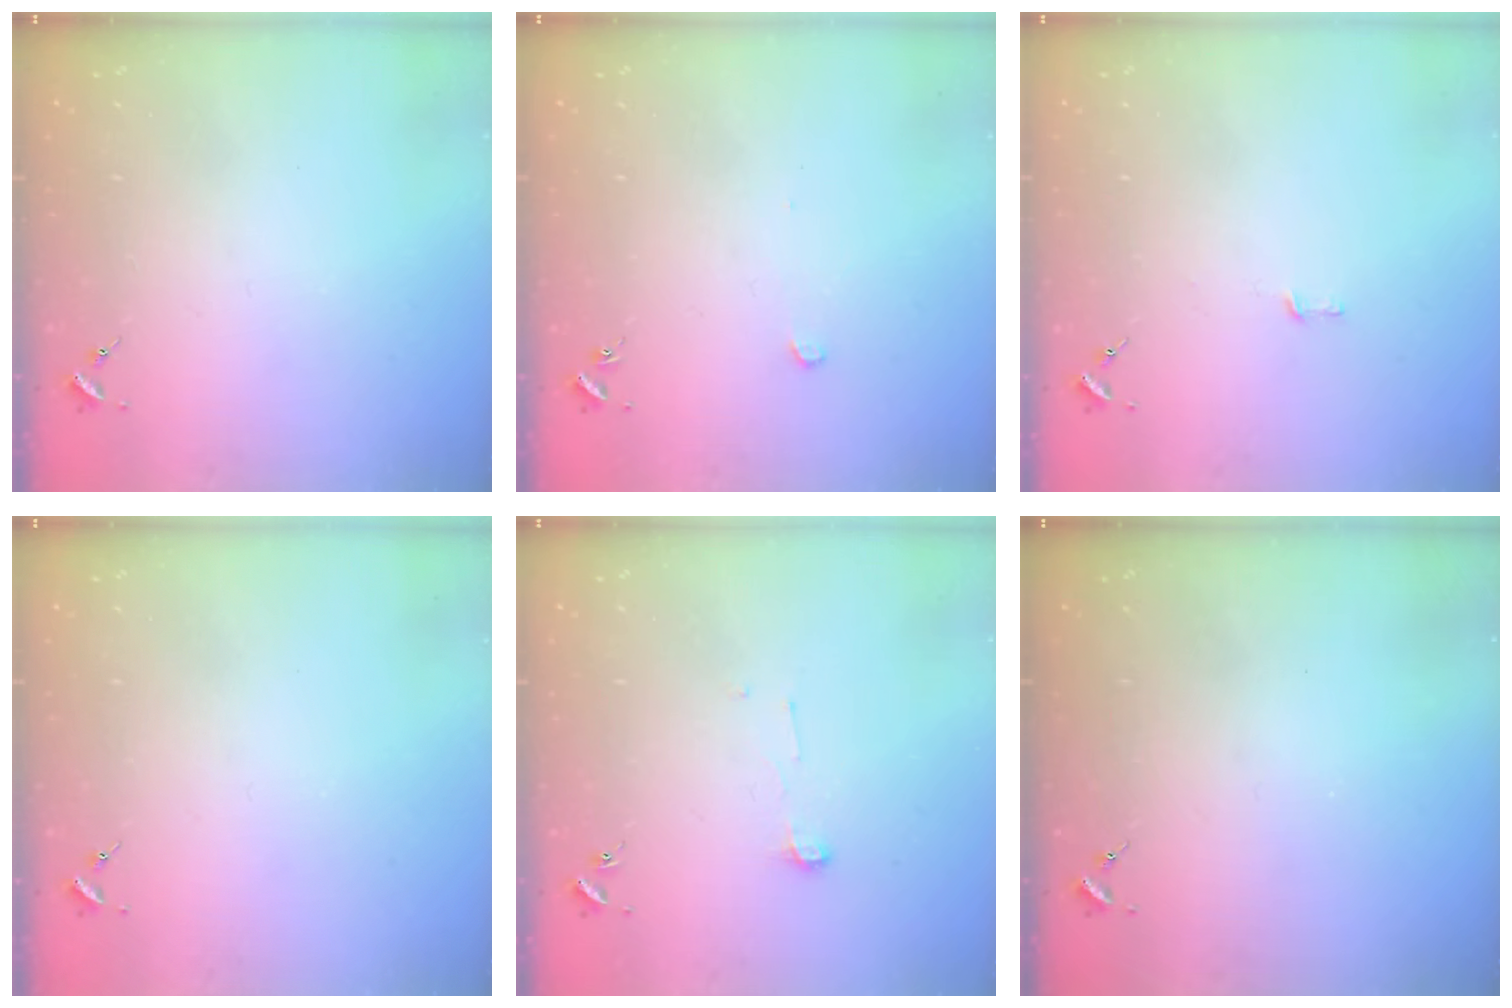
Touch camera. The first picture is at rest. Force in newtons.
{"total": 2.6, "press": 2.6, "slide": 0.1}
{"total": 3.0, "press": 3.0, "slide": 0.2}
{"total": 0.0}
{"total": 3.6, "press": 3.6, "slide": 0.3}
{"total": 0.0}